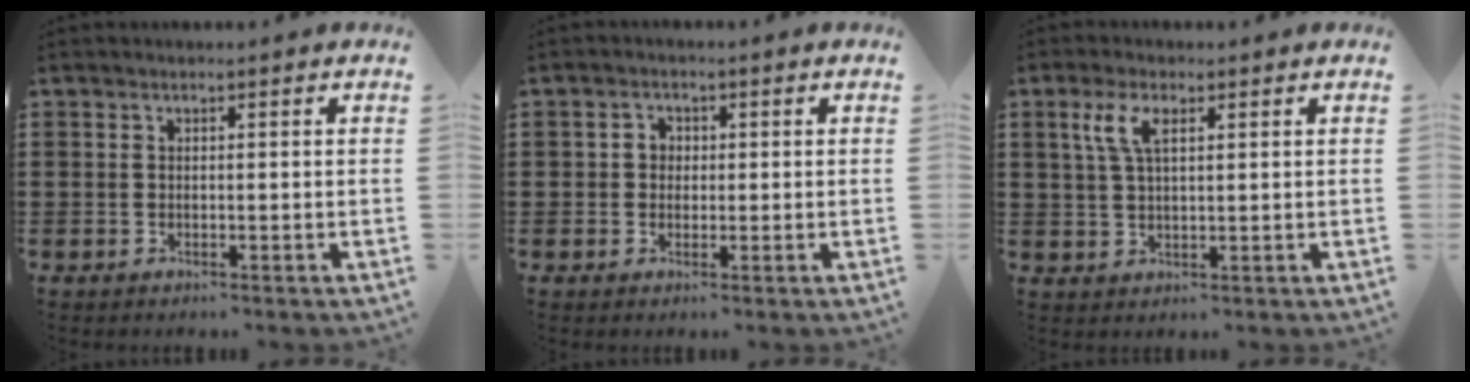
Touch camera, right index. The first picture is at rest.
{"total": 2.0, "force": [0.0, 1.8, 0.9], "torque": [-0.023, 0.009, -0.002]}
{"total": 4.7, "force": [1.9, 1.8, 3.9], "torque": [-0.086, 0.009, 0.031]}